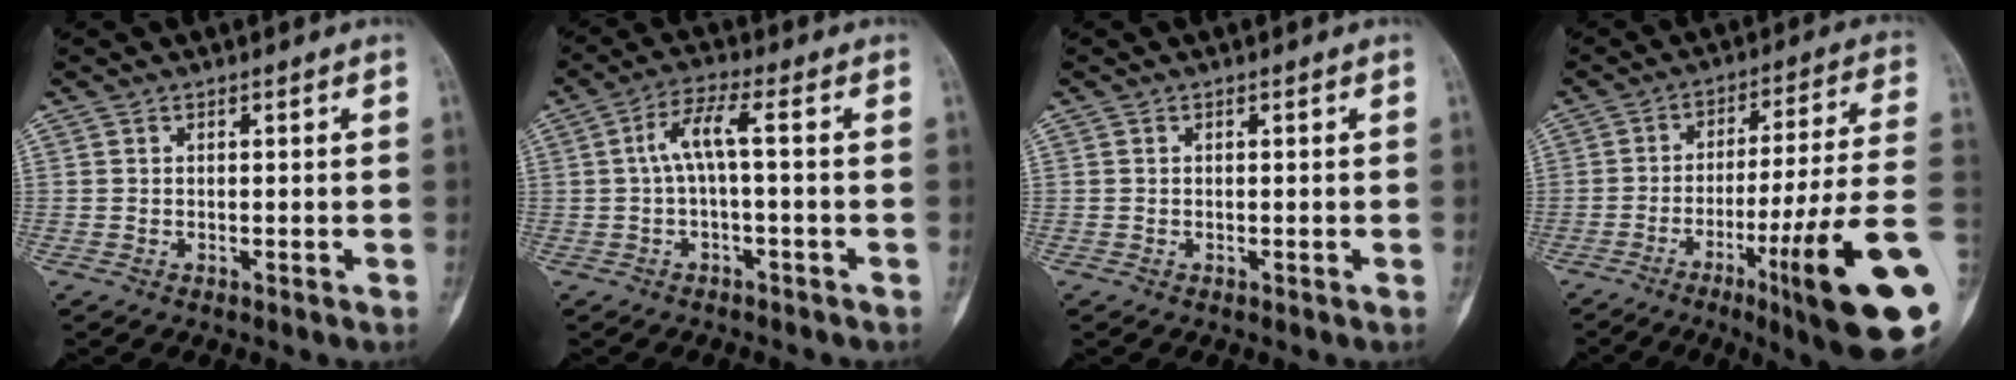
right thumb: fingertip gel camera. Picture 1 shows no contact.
{"total": 5.6, "force": [0.0, 1.0, 5.5], "torque": [-0.119, 0.029, -0.003]}
{"total": 0.0}
{"total": 22.4, "force": [-8.0, 1.3, 20.9], "torque": [-0.282, 0.018, -0.119]}